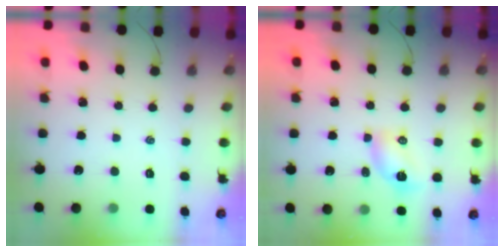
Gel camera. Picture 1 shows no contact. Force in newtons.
{"total": 5.2, "press": 5.0, "slide": 1.6}